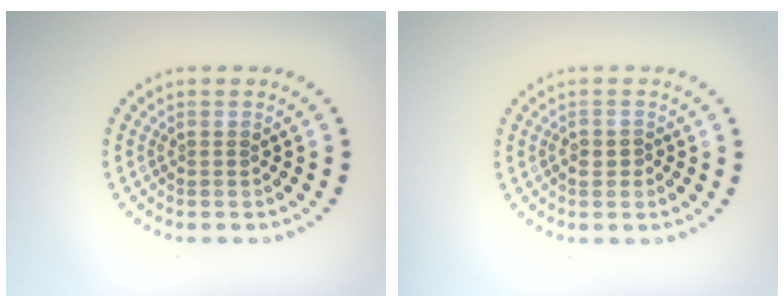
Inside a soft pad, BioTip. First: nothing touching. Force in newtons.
{"total": 0.9, "press": 0.8, "slide": 0.3}